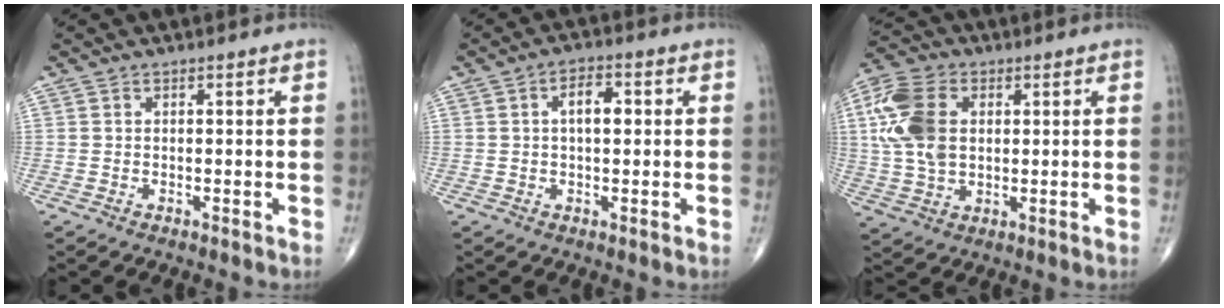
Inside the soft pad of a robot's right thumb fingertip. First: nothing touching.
{"total": 4.7, "force": [0.7, 2.4, 4.0], "torque": [-0.058, 0.011, 0.006]}
{"total": 13.1, "force": [2.4, 8.7, 9.6], "torque": [-0.200, 0.008, 0.043]}